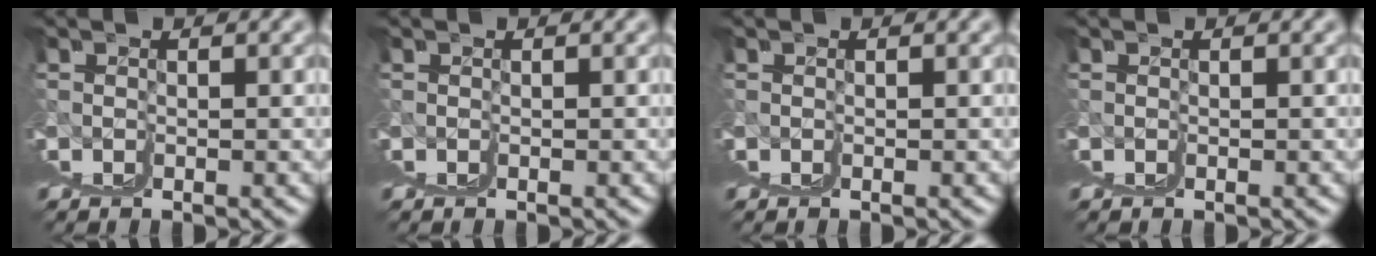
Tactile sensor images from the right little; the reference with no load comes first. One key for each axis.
{"total": 0.0}
{"total": 0.0}
{"total": 0.0}